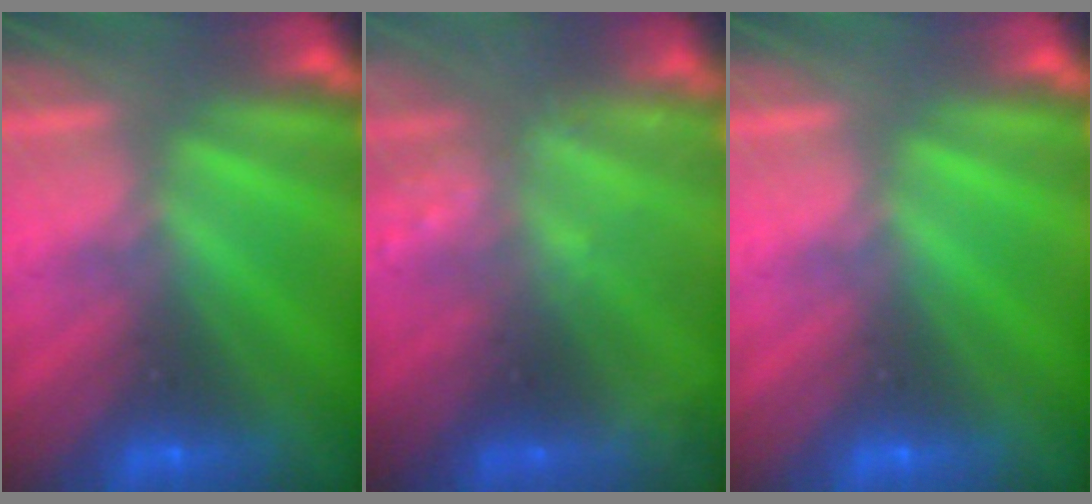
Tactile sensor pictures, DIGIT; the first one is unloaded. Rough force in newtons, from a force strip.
{"total": 2.2}
{"total": 0.0}